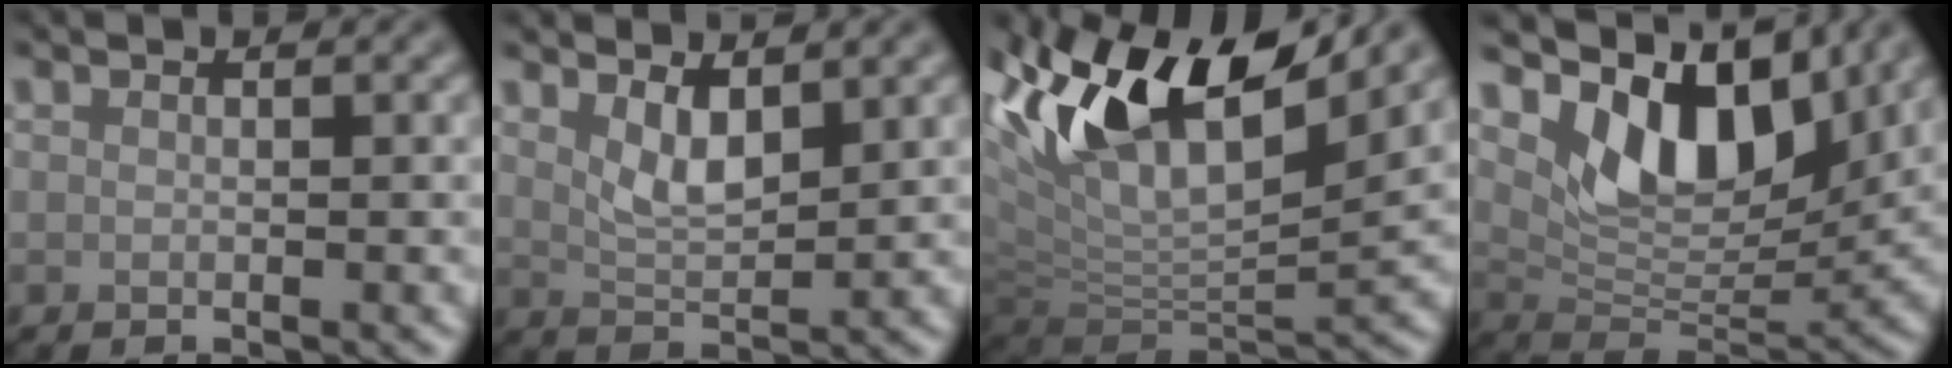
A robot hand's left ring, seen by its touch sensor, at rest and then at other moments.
{"total": 3.0, "force": [1.8, 1.0, 2.2], "torque": [-0.044, -0.011, 0.038]}
{"total": 13.0, "force": [6.6, 5.4, 9.7], "torque": [-0.189, 0.026, 0.121]}
{"total": 9.2, "force": [5.0, 4.8, 6.0], "torque": [-0.100, -0.009, 0.091]}